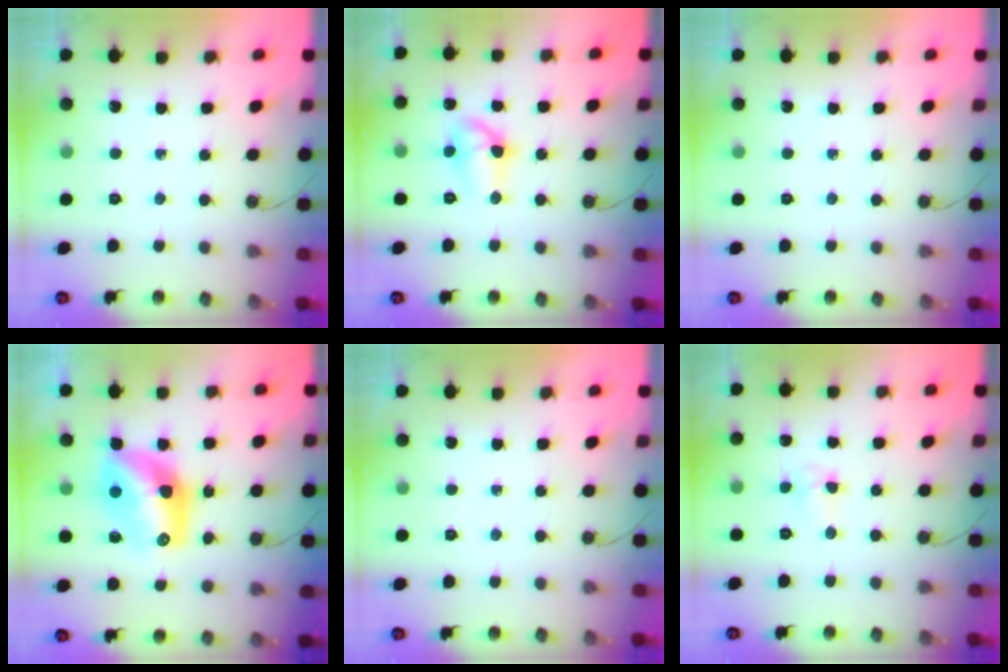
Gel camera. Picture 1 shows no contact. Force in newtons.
{"total": 9.4, "press": 9.3, "slide": 1.0}
{"total": 0.0}
{"total": 11.5, "press": 11.5, "slide": 0.8}
{"total": 0.0}
{"total": 3.0, "press": 2.8, "slide": 1.1}